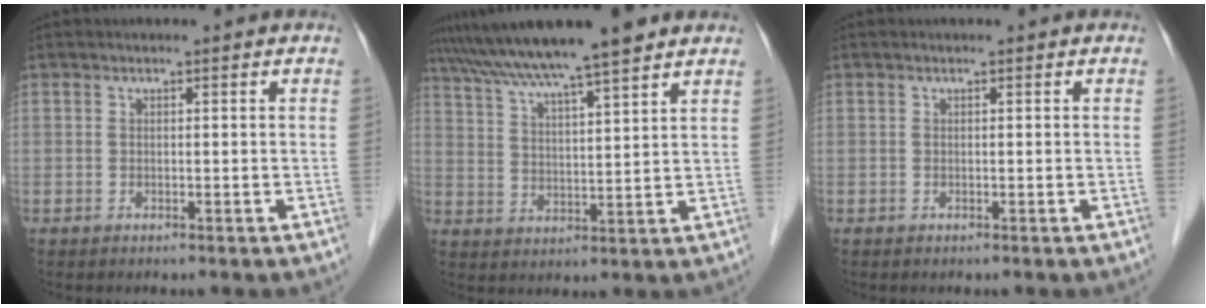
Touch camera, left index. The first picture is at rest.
{"total": 13.5, "force": [11.4, -0.1, 7.3], "torque": [-0.130, 0.024, 0.182]}
{"total": 0.0}